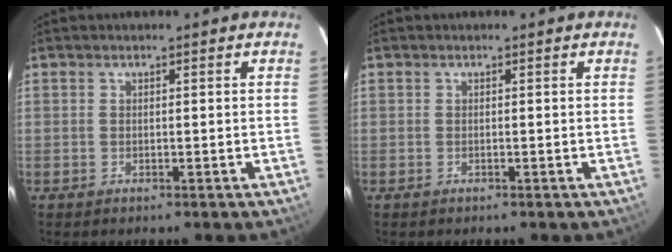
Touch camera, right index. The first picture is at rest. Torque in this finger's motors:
{"motor_torque": [0.04, 0.06, -0.04, 0.00]}